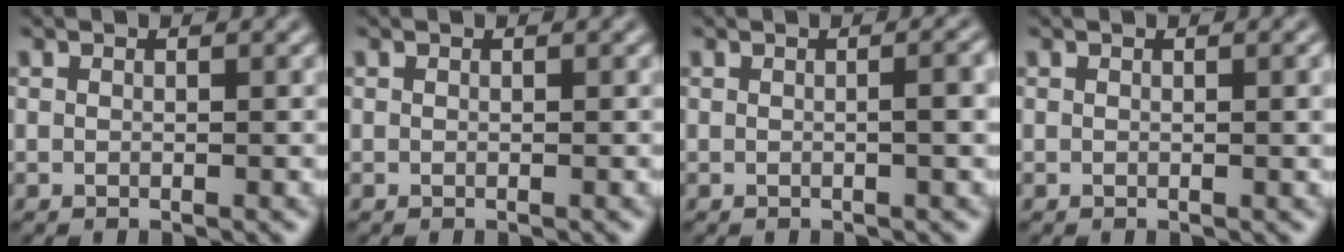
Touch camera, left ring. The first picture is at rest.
{"total": 0.0}
{"total": 2.3, "force": [0.0, 0.7, 2.2], "torque": [-0.024, 0.007, -0.001]}
{"total": 1.1, "force": [0.1, 0.3, 1.1], "torque": [-0.013, 0.002, 0.001]}